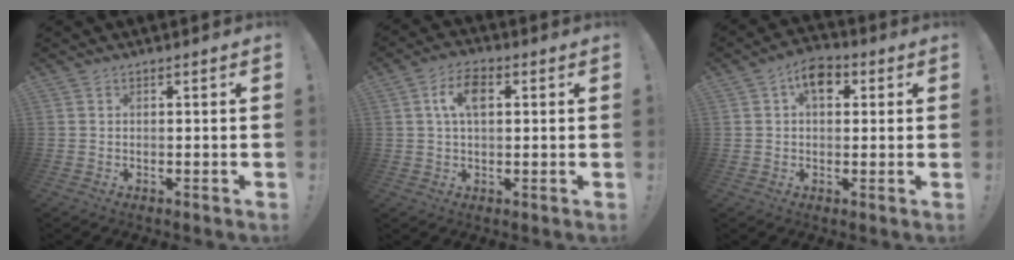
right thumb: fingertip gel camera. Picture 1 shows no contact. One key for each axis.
{"total": 7.9, "fx": 2.0, "fy": 4.5, "fz": 6.1, "tx": -0.095, "ty": 0.006, "tz": 0.035}
{"total": 7.4, "fx": 2.7, "fy": 4.7, "fz": 5.0, "tx": -0.070, "ty": 0.000, "tz": 0.048}